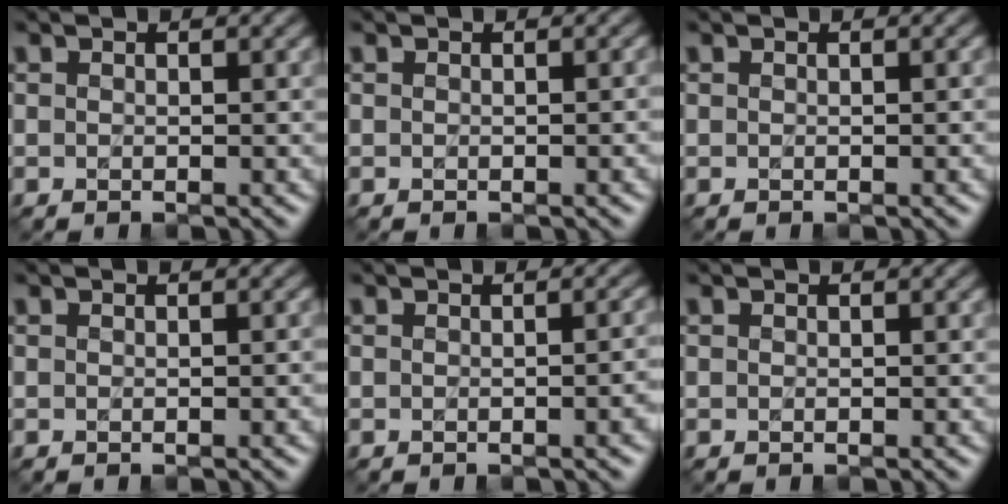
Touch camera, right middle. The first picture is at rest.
{"total": 1.7, "force": [-0.1, 0.8, 1.5], "torque": [-0.001, 0.003, 0.001]}
{"total": 1.0, "force": [0.0, 0.4, 0.9], "torque": [0.000, 0.002, 0.001]}
{"total": 1.4, "force": [-0.1, 0.6, 1.2], "torque": [-0.003, 0.001, 0.002]}
{"total": 3.5, "force": [-0.5, 1.5, 3.1], "torque": [-0.015, 0.003, -0.002]}
{"total": 0.0}